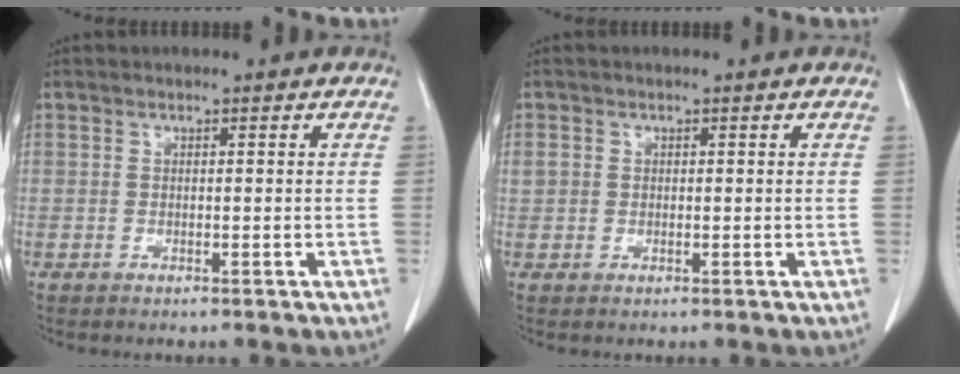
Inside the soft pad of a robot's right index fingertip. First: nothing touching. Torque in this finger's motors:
{"motor_torque": [0.04, -0.01, 0.02, 0.00]}